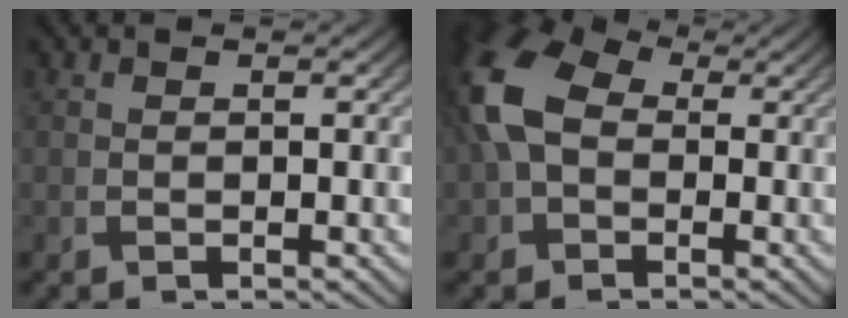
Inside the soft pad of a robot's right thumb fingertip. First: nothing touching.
{"total": 10.3, "force": [0.4, 7.2, 7.4], "torque": [-0.197, 0.015, -0.012]}